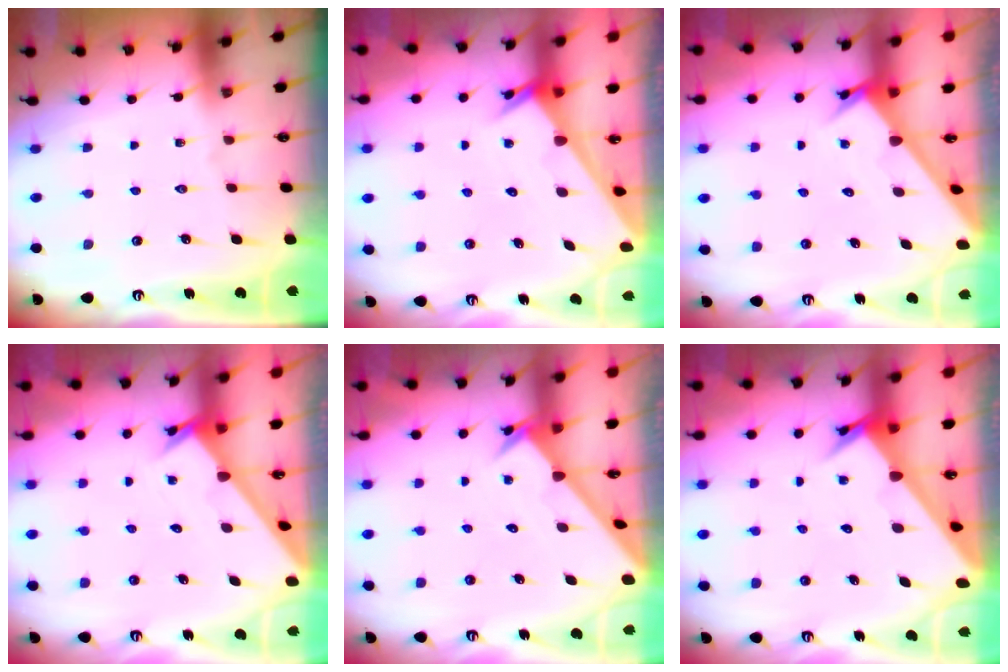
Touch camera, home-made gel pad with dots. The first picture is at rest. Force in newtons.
{"total": 2.0, "press": 2.0, "slide": 0.1}
{"total": 2.9, "press": 2.9, "slide": 0.1}
{"total": 1.5, "press": 1.5, "slide": 0.1}
{"total": 2.6, "press": 2.6, "slide": 0.2}
{"total": 3.5, "press": 3.5, "slide": 0.3}